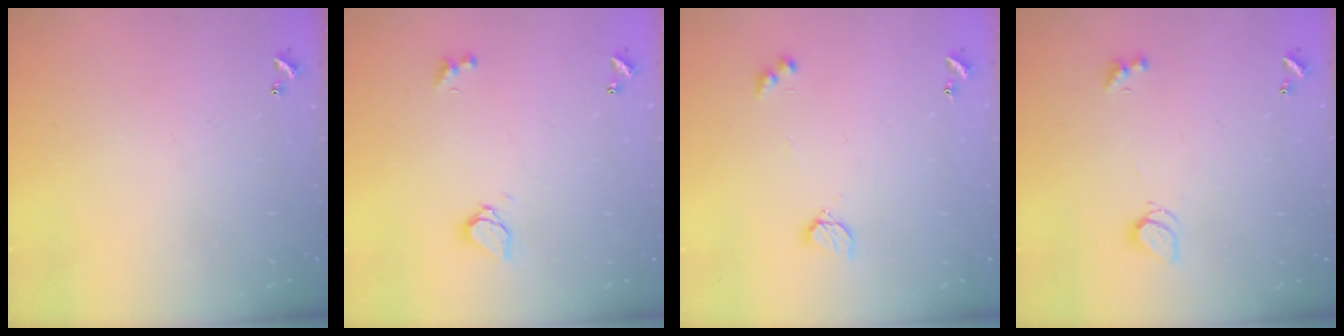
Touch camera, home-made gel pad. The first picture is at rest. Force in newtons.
{"total": 1.6, "press": 1.5, "slide": 0.5}
{"total": 4.1, "press": 4.0, "slide": 0.8}
{"total": 2.0, "press": 1.9, "slide": 0.5}